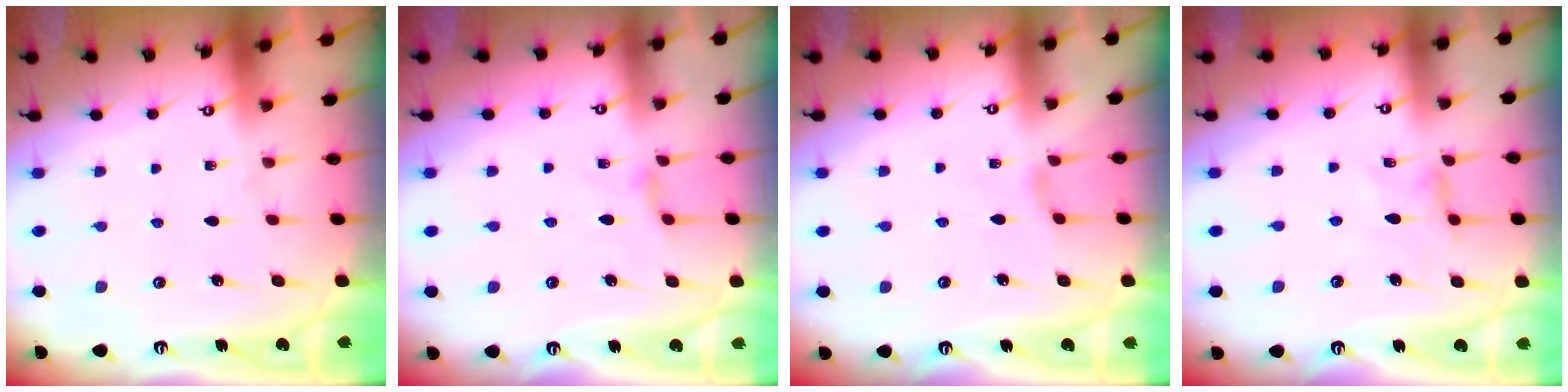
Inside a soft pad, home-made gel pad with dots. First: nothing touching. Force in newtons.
{"total": 2.7, "press": 2.6, "slide": 0.5}
{"total": 1.9, "press": 1.8, "slide": 0.5}
{"total": 2.0, "press": 1.9, "slide": 0.4}